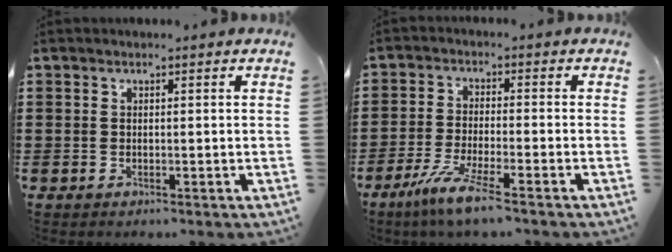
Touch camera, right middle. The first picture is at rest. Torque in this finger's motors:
{"motor_torque": [2.00, 0.07, 0.40, 0.19]}